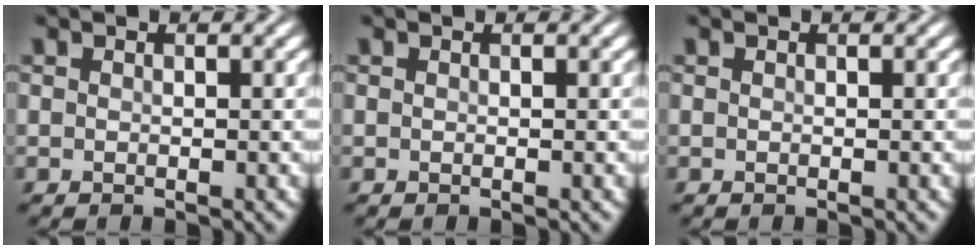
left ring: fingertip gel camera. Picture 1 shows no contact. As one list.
[{"total": 0.0}, {"total": 0.0}]